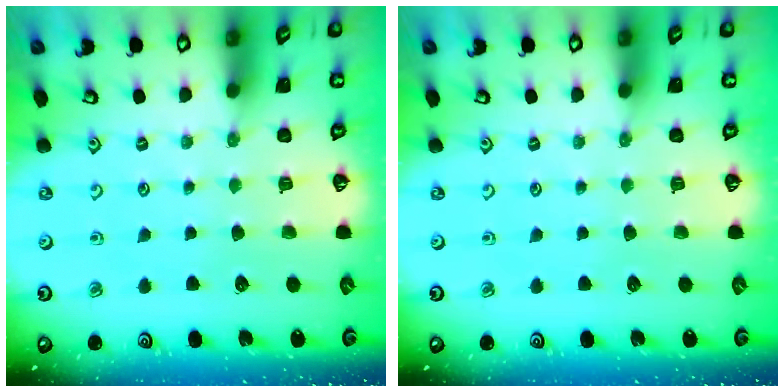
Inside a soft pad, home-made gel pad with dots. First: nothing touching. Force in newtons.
{"total": 0.0}